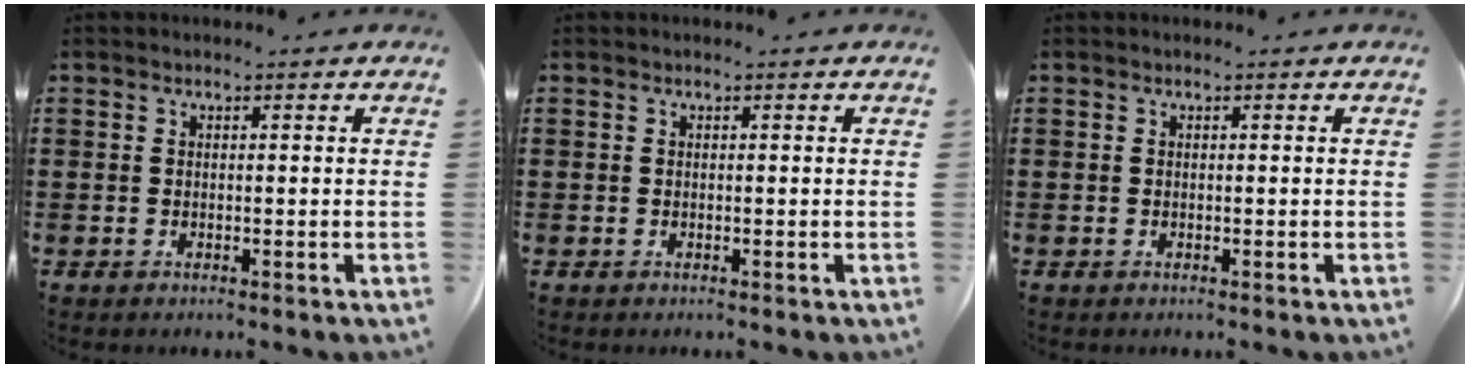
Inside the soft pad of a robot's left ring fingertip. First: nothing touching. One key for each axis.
{"total": 0.0}
{"total": 0.0}